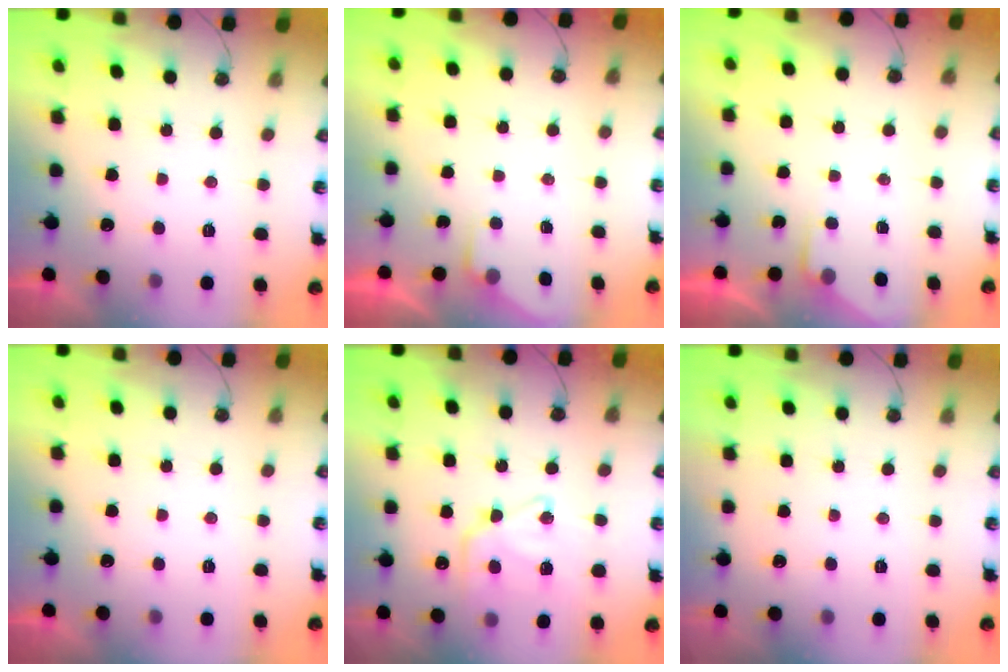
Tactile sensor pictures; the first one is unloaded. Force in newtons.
{"total": 2.4, "press": 2.4, "slide": 0.4}
{"total": 3.5, "press": 3.5, "slide": 0.4}
{"total": 0.0}
{"total": 17.9, "press": 17.8, "slide": 2.1}
{"total": 0.0}